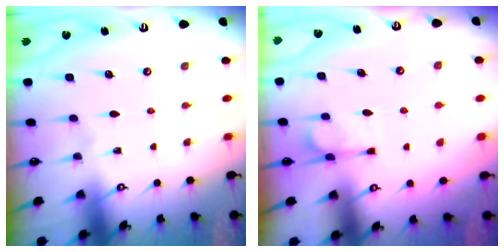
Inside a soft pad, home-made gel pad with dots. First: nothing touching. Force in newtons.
{"total": 1.7, "press": 1.1, "slide": 1.2}